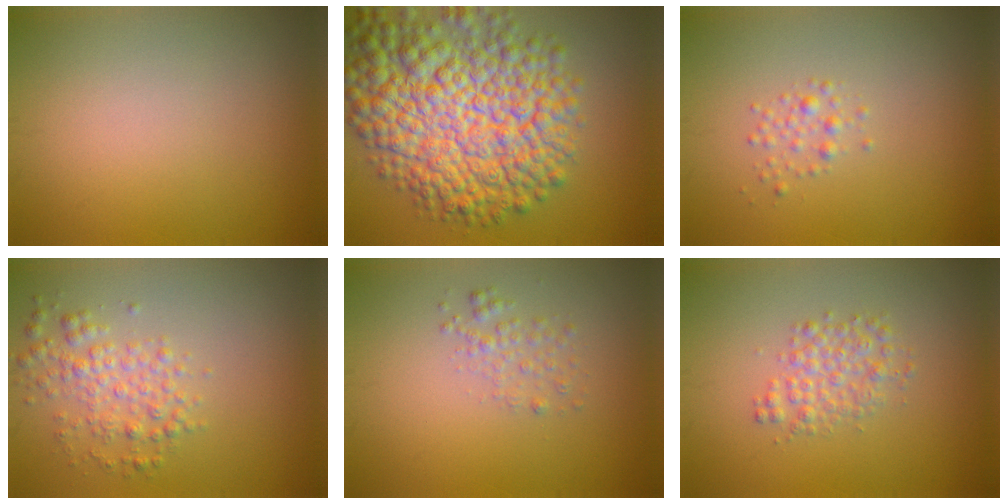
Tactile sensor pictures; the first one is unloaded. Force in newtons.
{"total": 13.3, "press": 13.2, "slide": 0.4}
{"total": 1.2, "press": 1.2, "slide": 0.1}
{"total": 3.0, "press": 3.0, "slide": 0.0}
{"total": 1.5, "press": 1.5, "slide": 0.0}
{"total": 2.6, "press": 2.6, "slide": 0.0}